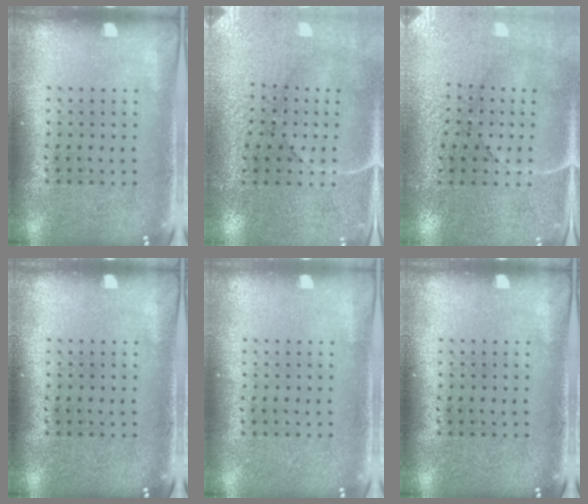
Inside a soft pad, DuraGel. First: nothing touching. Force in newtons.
{"total": 3.1, "press": 3.1, "slide": 0.6}
{"total": 3.1, "press": 3.1, "slide": 0.6}
{"total": 0.0}
{"total": 0.0}
{"total": 0.0}